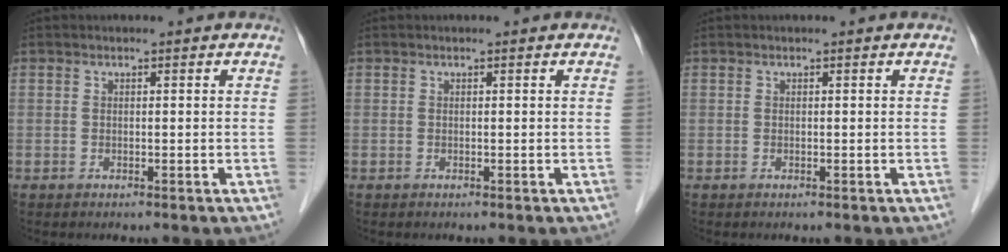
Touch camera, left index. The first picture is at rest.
{"total": 0.0}
{"total": 0.0}